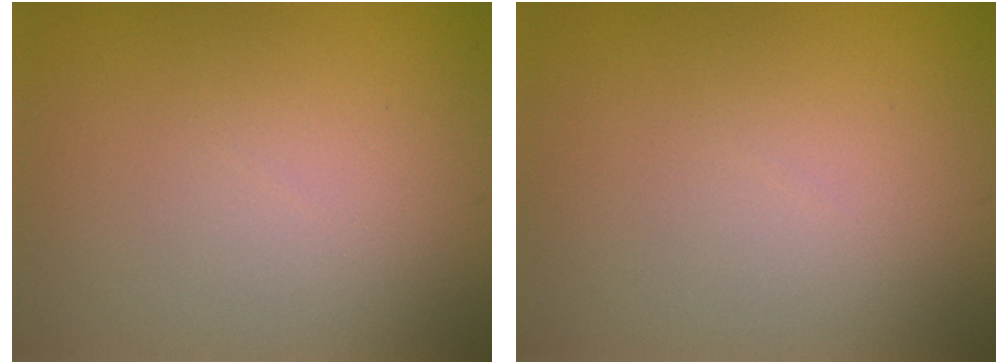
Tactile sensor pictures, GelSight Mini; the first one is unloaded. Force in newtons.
{"total": 0.0}